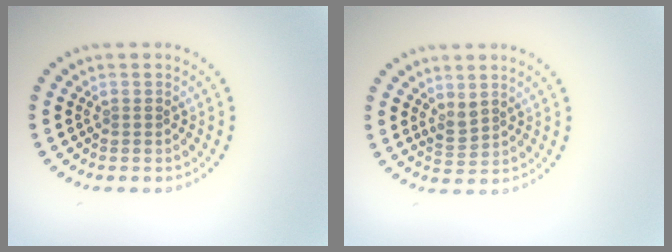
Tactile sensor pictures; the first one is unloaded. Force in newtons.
{"total": 1.4, "press": 1.2, "slide": 0.7}